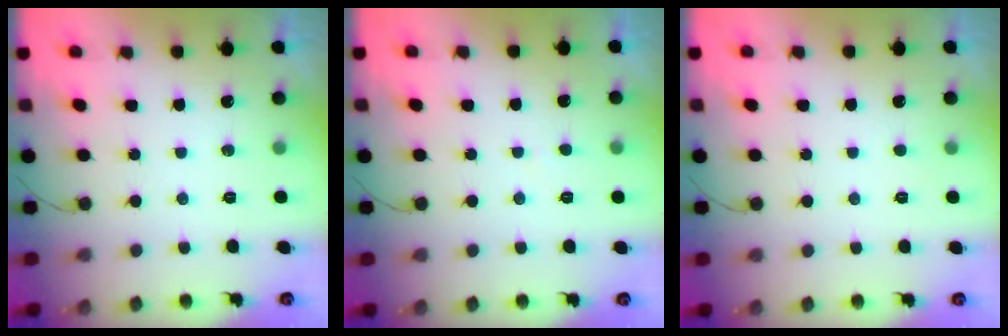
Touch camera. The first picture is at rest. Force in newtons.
{"total": 1.3, "press": 1.3, "slide": 0.1}
{"total": 1.6, "press": 1.6, "slide": 0.1}